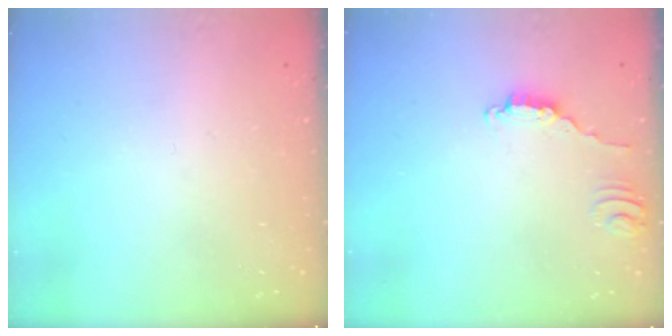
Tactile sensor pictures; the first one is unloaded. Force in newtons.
{"total": 2.6, "press": 2.6, "slide": 0.2}